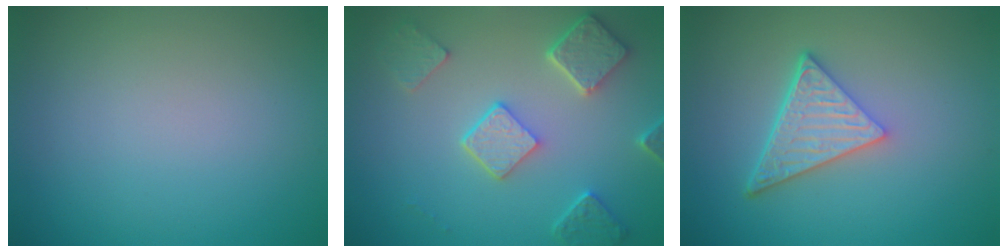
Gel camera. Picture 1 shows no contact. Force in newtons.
{"total": 5.0, "press": 4.0, "slide": 3.1}
{"total": 5.0, "press": 3.5, "slide": 3.6}